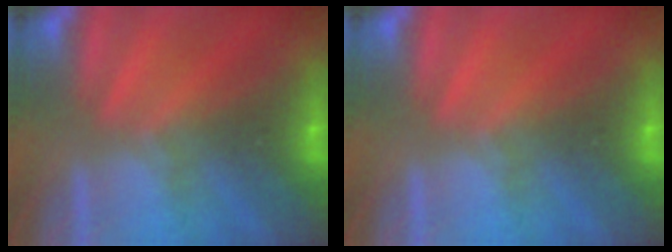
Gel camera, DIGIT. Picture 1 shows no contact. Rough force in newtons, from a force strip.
{"total": 0.0}